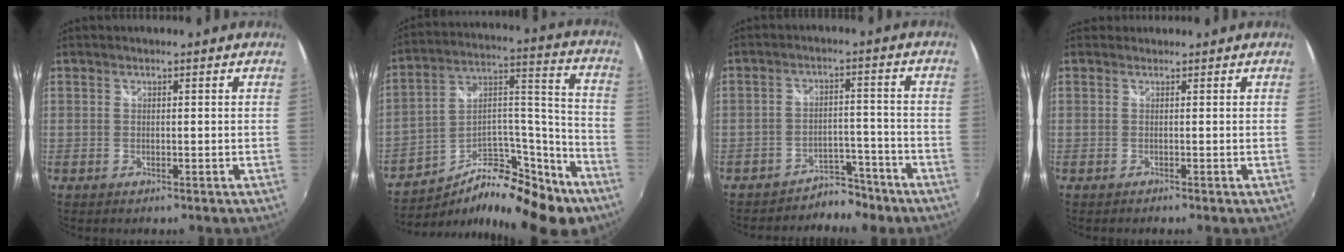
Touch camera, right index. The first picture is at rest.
{"total": 25.7, "force": [-15.5, 12.2, 16.5], "torque": [-0.283, 0.026, -0.226]}
{"total": 6.5, "force": [-5.6, 3.1, 1.2], "torque": [-0.024, 0.025, -0.077]}
{"total": 0.9, "force": [0.2, 0.8, 0.2], "torque": [-0.007, -0.002, -0.001]}